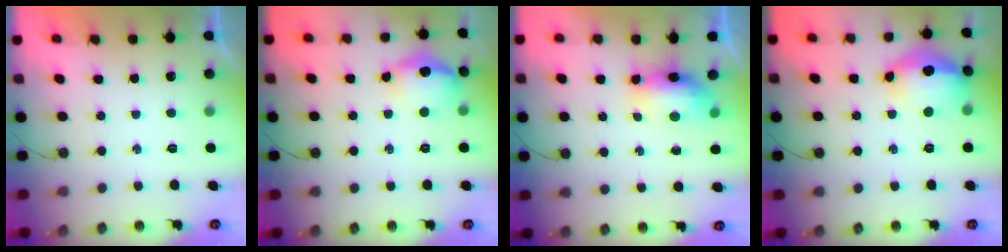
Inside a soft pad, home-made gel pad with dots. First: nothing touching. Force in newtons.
{"total": 15.0, "press": 14.9, "slide": 1.2}
{"total": 7.4, "press": 7.4, "slide": 0.7}
{"total": 15.7, "press": 15.5, "slide": 2.2}